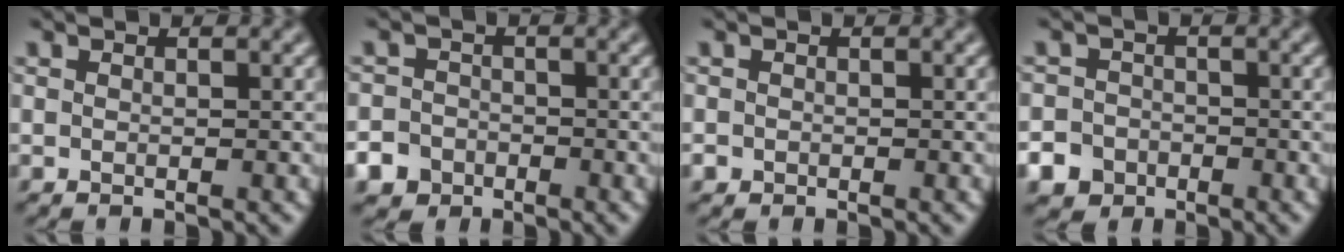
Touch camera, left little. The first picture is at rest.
{"total": 6.4, "force": [-3.8, 5.1, 1.1], "torque": [-0.024, -0.019, -0.080]}
{"total": 0.8, "force": [-0.4, 0.7, 0.0], "torque": [0.005, -0.004, -0.008]}
{"total": 7.5, "force": [-4.3, 6.0, 1.2], "torque": [-0.030, -0.026, -0.090]}